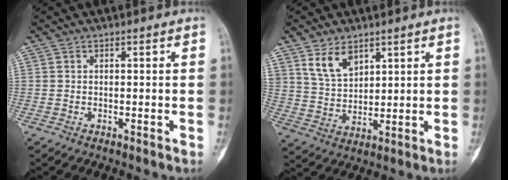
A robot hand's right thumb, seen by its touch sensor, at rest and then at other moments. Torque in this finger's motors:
{"motor_torque": [-0.40, 0.58, 0.45, 0.58, 0.05]}